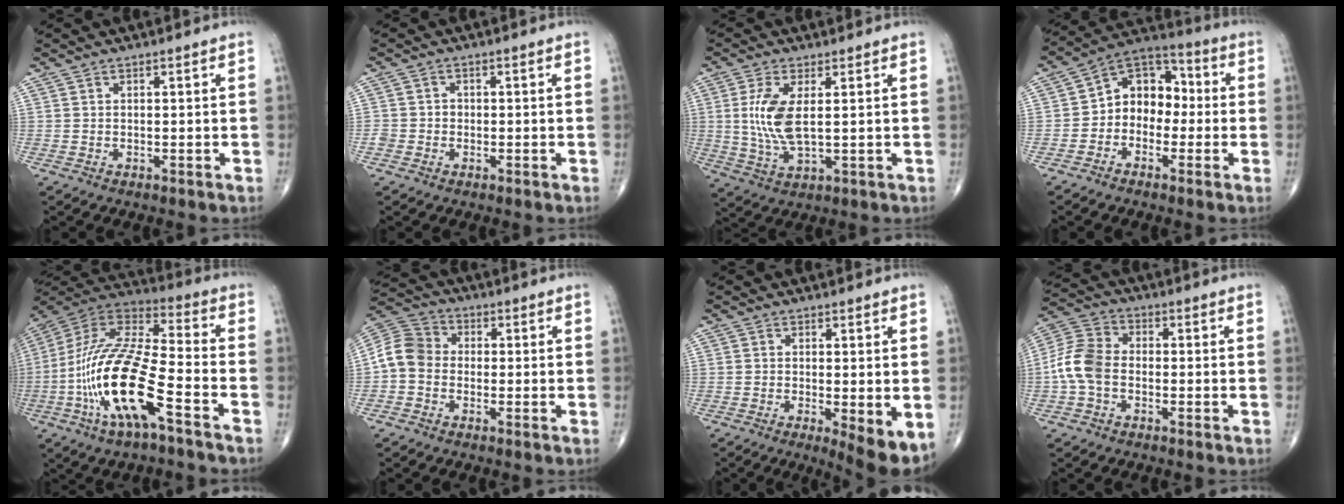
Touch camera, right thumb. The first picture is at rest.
{"total": 2.2, "force": [-0.7, 2.0, 0.4], "torque": [0.007, 0.012, -0.016]}
{"total": 8.7, "force": [1.3, 3.4, 7.9], "torque": [-0.176, -0.013, 0.031]}
{"total": 10.4, "force": [-1.1, 8.0, 6.4], "torque": [-0.057, 0.045, -0.040]}
{"total": 20.9, "force": [-7.8, 5.9, 18.5], "torque": [-0.395, 0.036, -0.142]}
{"total": 7.7, "force": [-1.2, 6.4, 4.1], "torque": [-0.065, 0.027, -0.039]}
{"total": 6.5, "force": [-1.5, 1.6, 6.2], "torque": [-0.091, -0.020, -0.022]}
{"total": 8.5, "force": [-1.6, 5.9, 5.9], "torque": [-0.121, 0.026, -0.046]}